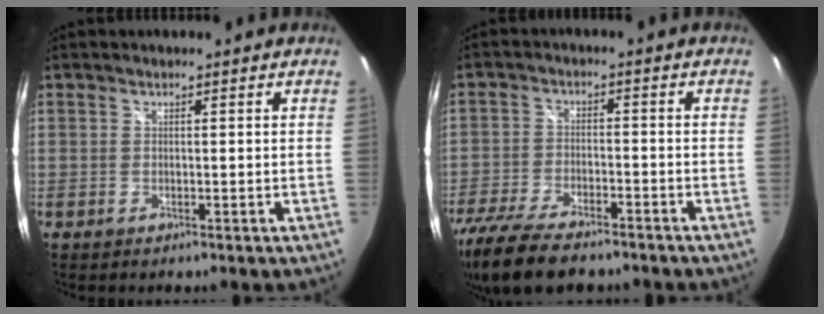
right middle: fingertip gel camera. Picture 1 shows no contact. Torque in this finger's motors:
{"motor_torque": [1.15, -0.99, 0.45, 0.18]}